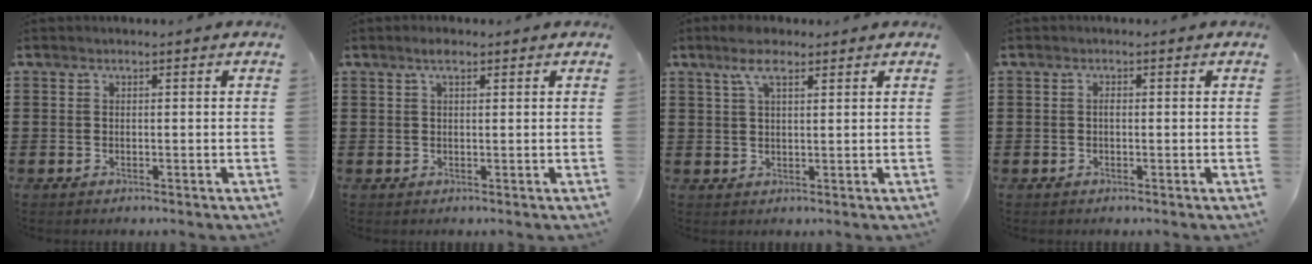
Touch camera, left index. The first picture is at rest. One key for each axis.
{"total": 2.0, "fx": 1.1, "fy": 0.6, "fz": 1.6, "tx": -0.033, "ty": 0.005, "tz": 0.018}
{"total": 5.3, "fx": 3.1, "fy": 1.7, "fz": 3.8, "tx": -0.083, "ty": 0.007, "tz": 0.056}
{"total": 0.8, "fx": 0.0, "fy": 0.4, "fz": 0.6, "tx": -0.014, "ty": 0.000, "tz": 0.000}